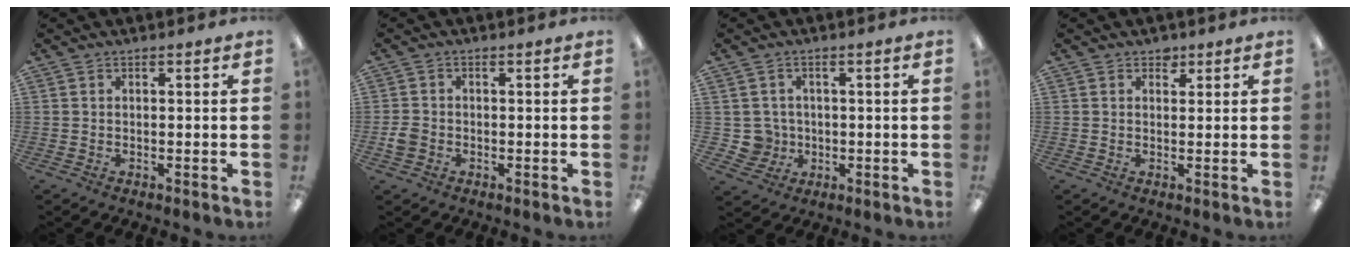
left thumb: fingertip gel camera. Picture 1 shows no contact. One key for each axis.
{"total": 2.7, "fx": -0.9, "fy": 2.1, "fz": 1.3, "tx": -0.020, "ty": 0.007, "tz": -0.017}
{"total": 4.9, "fx": 0.1, "fy": 4.8, "fz": 0.8, "tx": -0.025, "ty": 0.006, "tz": 0.004}
{"total": 1.9, "fx": 1.4, "fy": 1.3, "fz": 0.5, "tx": 0.004, "ty": -0.004, "tz": 0.022}